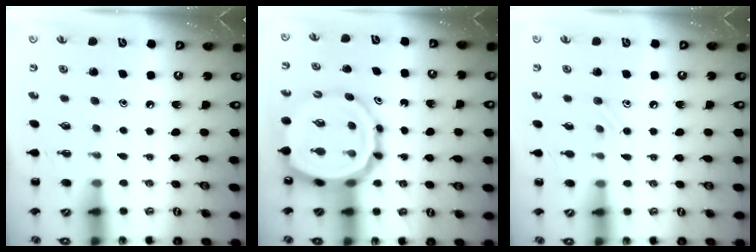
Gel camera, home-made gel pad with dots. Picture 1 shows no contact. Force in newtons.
{"total": 18.8, "press": 18.1, "slide": 4.8}
{"total": 6.3, "press": 6.1, "slide": 1.7}